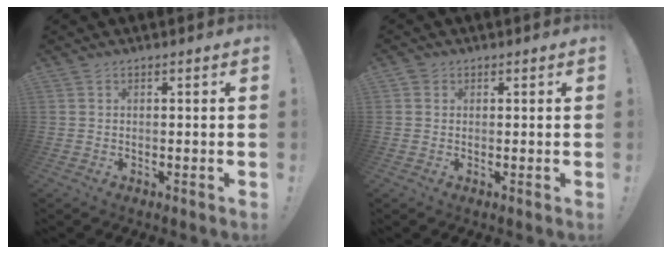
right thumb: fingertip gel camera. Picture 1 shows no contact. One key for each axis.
{"total": 1.1, "fx": 0.5, "fy": 0.9, "fz": 0.1, "tx": -0.002, "ty": 0.002, "tz": 0.009}